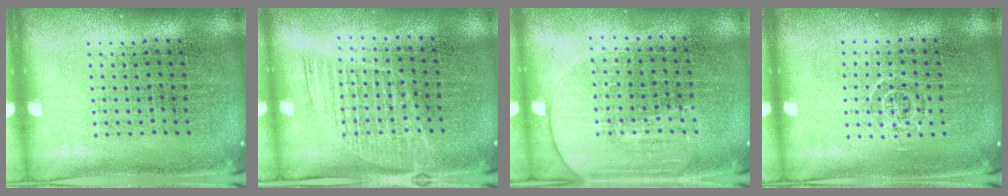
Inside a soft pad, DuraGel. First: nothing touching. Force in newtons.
{"total": 1.3, "press": 1.1, "slide": 0.6}
{"total": 1.6, "press": 1.4, "slide": 0.9}
{"total": 0.7, "press": 0.6, "slide": 0.5}